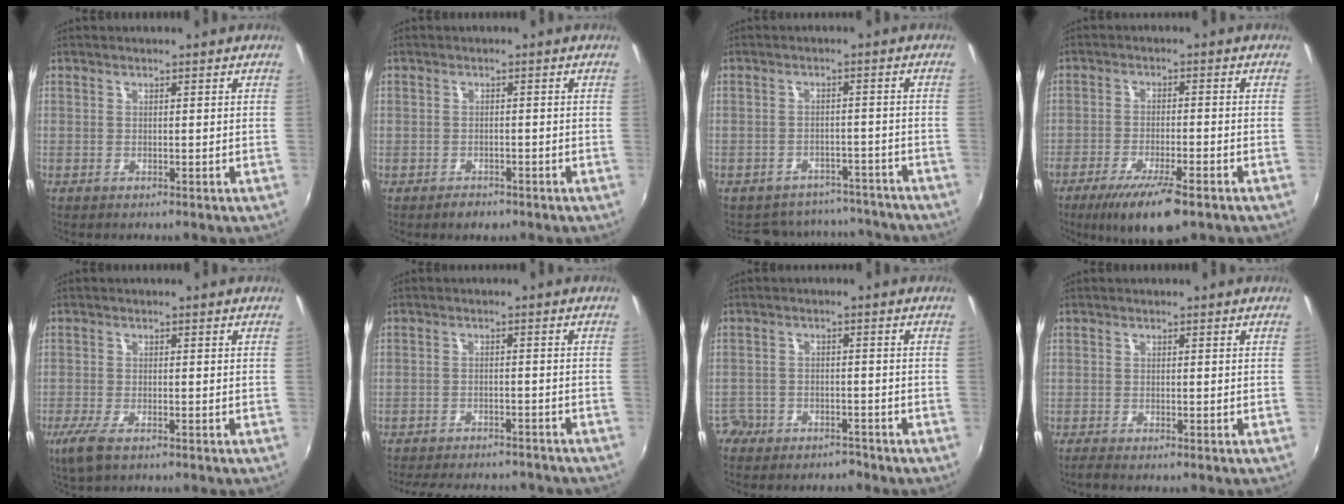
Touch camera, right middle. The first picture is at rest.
{"total": 2.4, "force": [-1.5, 1.7, 0.5], "torque": [-0.010, 0.004, -0.023]}
{"total": 13.2, "force": [-11.6, 5.6, 2.8], "torque": [-0.070, 0.025, -0.139]}
{"total": 10.7, "force": [-7.2, 2.2, 7.6], "torque": [-0.157, -0.031, -0.122]}
{"total": 4.7, "force": [-3.0, 1.4, 3.4], "torque": [-0.082, -0.015, -0.057]}
{"total": 14.6, "force": [-12.7, 4.4, 5.8], "torque": [-0.125, -0.011, -0.172]}
{"total": 6.1, "force": [-5.0, 3.5, 0.6], "torque": [-0.031, 0.008, -0.086]}
{"total": 1.3, "force": [-1.1, -0.1, 0.7], "torque": [-0.014, -0.004, -0.022]}